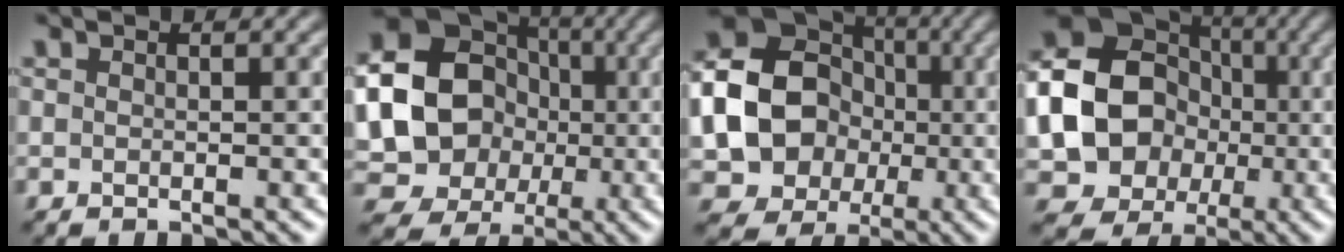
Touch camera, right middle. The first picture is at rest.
{"total": 20.3, "force": [0.1, 18.8, 7.6], "torque": [-0.198, 0.021, -0.043]}
{"total": 15.0, "force": [-0.7, 13.1, 7.1], "torque": [-0.153, 0.006, -0.036]}
{"total": 16.5, "force": [-0.8, 14.7, 7.5], "torque": [-0.167, 0.016, -0.045]}